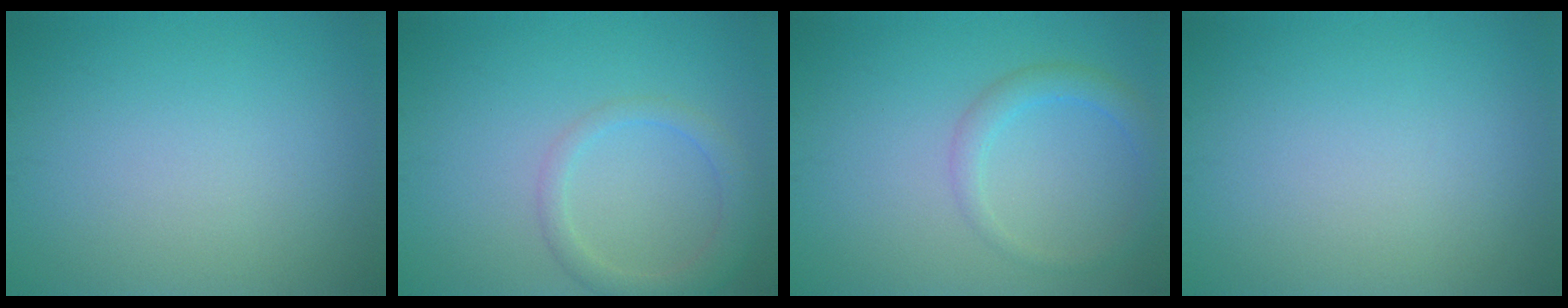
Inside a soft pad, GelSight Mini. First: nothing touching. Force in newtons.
{"total": 2.7, "press": 2.7, "slide": 0.1}
{"total": 2.3, "press": 2.3, "slide": 0.1}
{"total": 0.0}